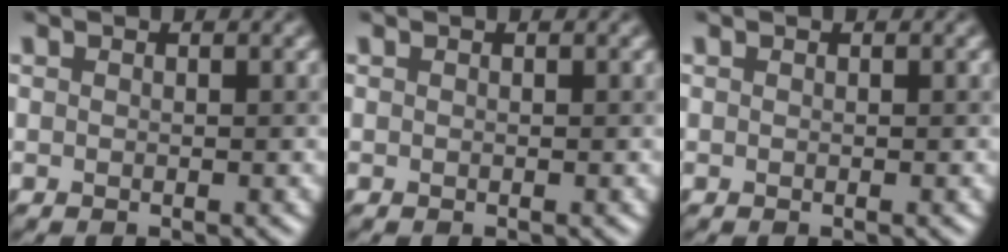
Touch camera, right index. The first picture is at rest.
{"total": 0.0}
{"total": 0.0}